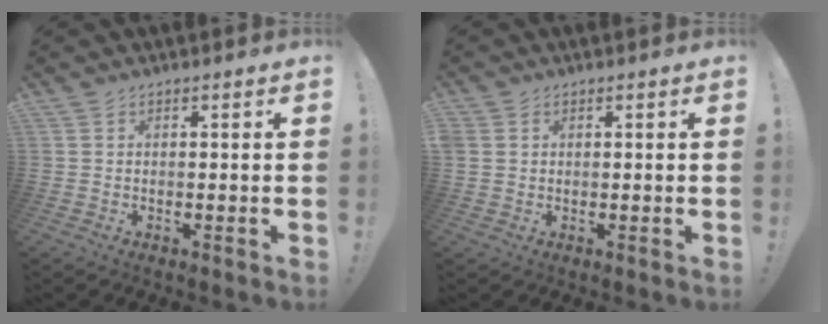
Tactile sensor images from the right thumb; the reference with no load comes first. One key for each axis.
{"total": 1.9, "fx": 0.7, "fy": 1.7, "fz": 0.6, "tx": -0.016, "ty": 0.003, "tz": 0.015}